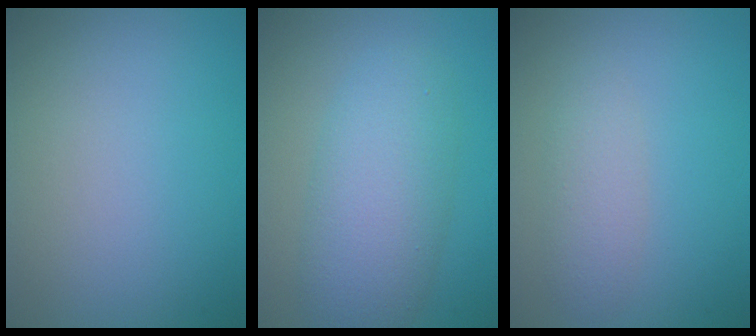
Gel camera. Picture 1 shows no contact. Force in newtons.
{"total": 6.1, "press": 6.1, "slide": 0.1}
{"total": 2.1, "press": 2.1, "slide": 0.1}